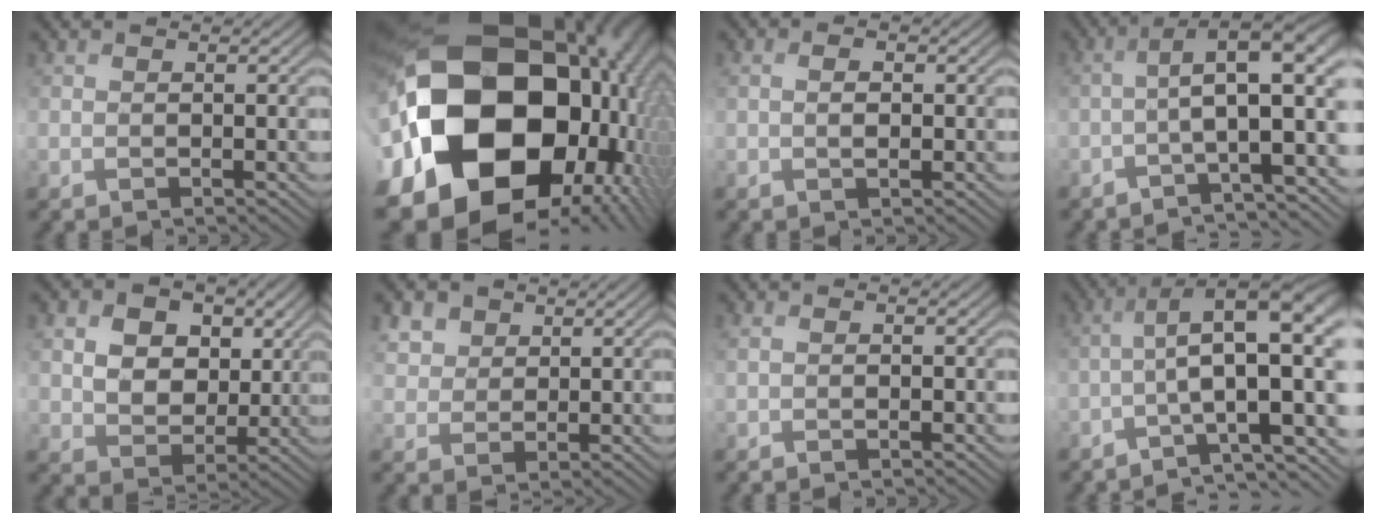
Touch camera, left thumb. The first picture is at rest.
{"total": 25.9, "force": [-3.9, 20.0, 16.0], "torque": [-0.310, -0.074, -0.077]}
{"total": 2.3, "force": [0.3, 1.4, 1.8], "torque": [-0.017, 0.000, -0.004]}
{"total": 9.2, "force": [-1.8, 2.3, 8.7], "torque": [-0.126, 0.019, -0.038]}
{"total": 9.4, "force": [3.4, 7.0, 5.3], "torque": [-0.139, 0.007, 0.059]}
{"total": 4.3, "force": [2.3, 3.3, 1.6], "torque": [-0.058, -0.002, 0.045]}
{"total": 1.5, "force": [-0.1, 0.8, 1.3], "torque": [-0.030, 0.000, 0.003]}
{"total": 13.1, "force": [-2.6, 4.3, 12.1], "torque": [-0.179, 0.014, -0.041]}